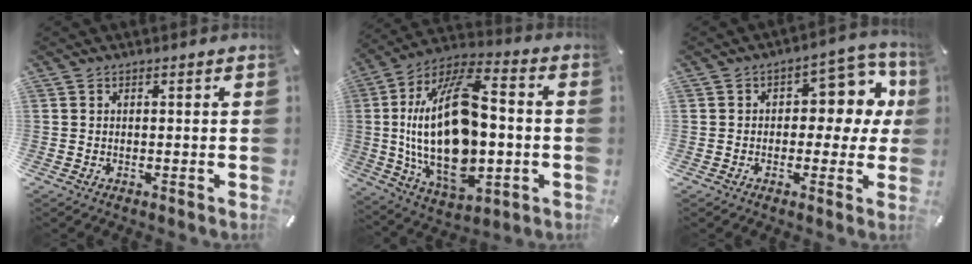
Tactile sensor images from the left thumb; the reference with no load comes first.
{"total": 28.0, "force": [-1.8, 15.7, 23.1], "torque": [-0.466, 0.008, -0.024]}
{"total": 10.4, "force": [2.0, 6.6, 7.8], "torque": [-0.086, -0.014, 0.028]}